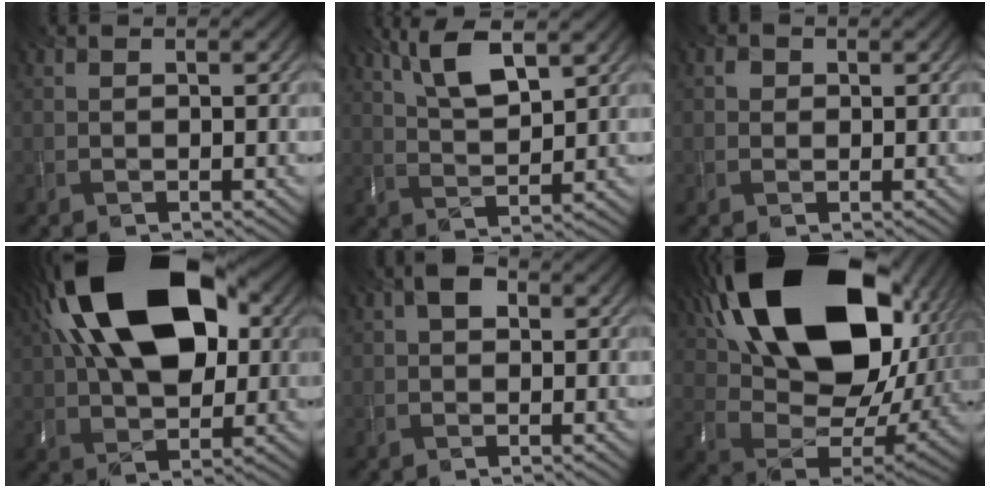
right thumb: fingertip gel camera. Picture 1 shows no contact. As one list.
[{"total": 7.1, "force": [4.3, 1.8, 5.4], "torque": [-0.124, 0.009, 0.087]}, {"total": 1.0, "force": [0.3, 0.9, 0.1], "torque": [0.004, 0.004, -0.001]}, {"total": 21.1, "force": [7.6, 11.9, 15.8], "torque": [-0.300, 0.066, 0.101]}, {"total": 1.9, "force": [0.5, 1.3, 1.4], "torque": [-0.028, 0.008, -0.002]}, {"total": 22.6, "force": [9.8, 12.8, 15.9], "torque": [-0.343, 0.019, 0.192]}]